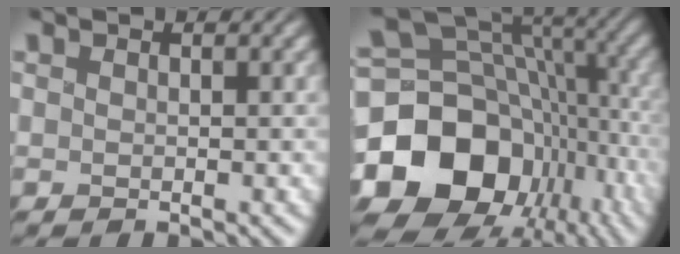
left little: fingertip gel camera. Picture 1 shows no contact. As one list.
[{"total": 18.8, "force": [-7.2, 14.1, 10.0], "torque": [-0.204, 0.008, -0.125]}]